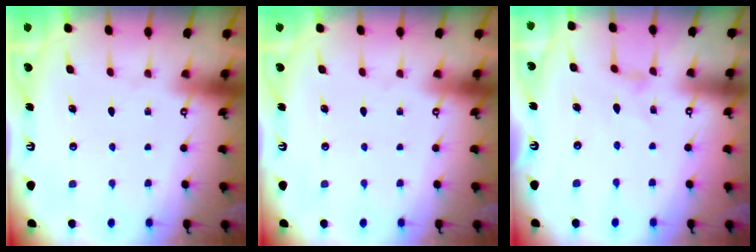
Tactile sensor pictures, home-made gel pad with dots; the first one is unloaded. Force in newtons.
{"total": 0.0}
{"total": 1.4, "press": 1.3, "slide": 0.4}